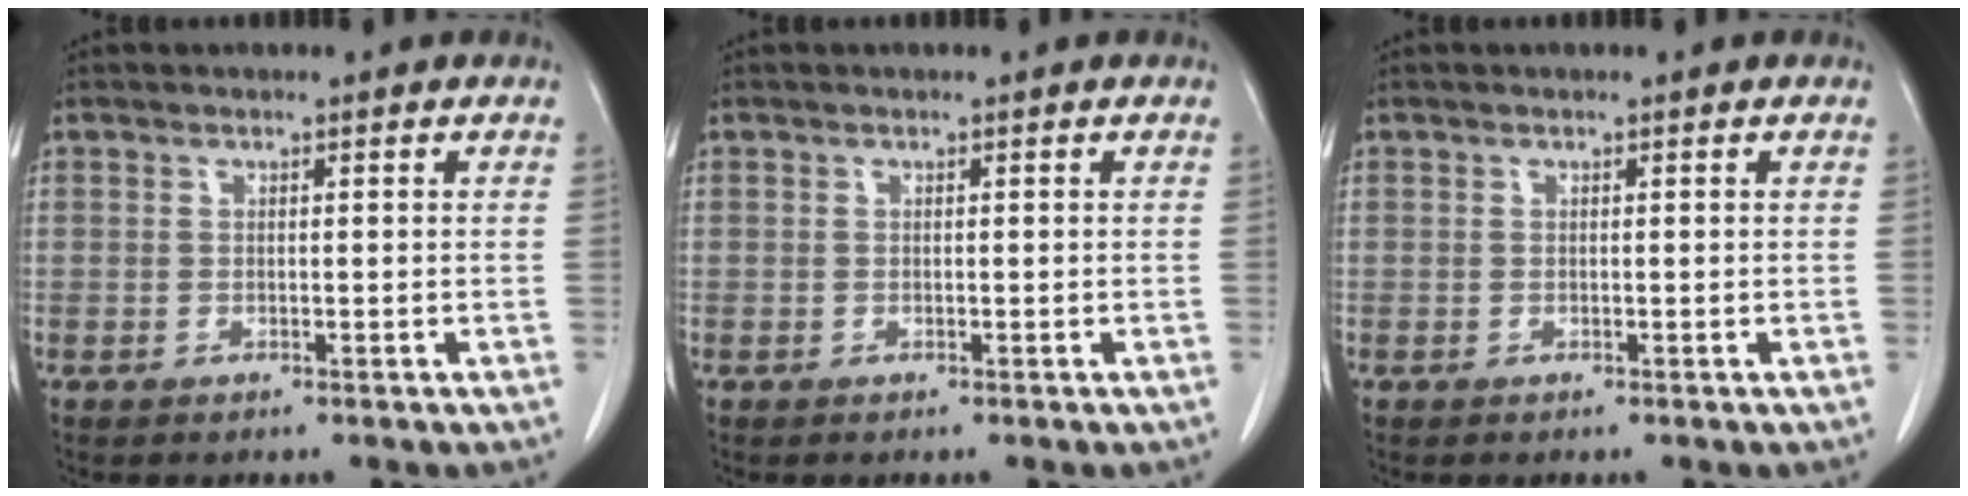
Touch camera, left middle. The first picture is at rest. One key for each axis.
{"total": 0.0}
{"total": 0.0}